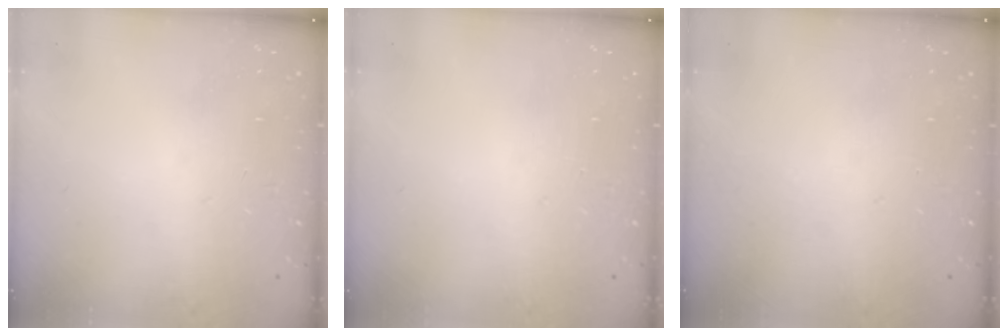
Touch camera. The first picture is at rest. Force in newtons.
{"total": 0.0}
{"total": 0.0}